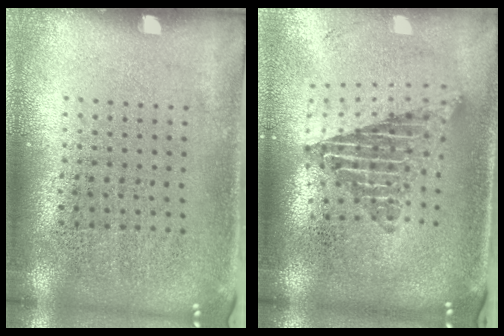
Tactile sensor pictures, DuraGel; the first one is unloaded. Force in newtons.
{"total": 2.0, "press": 1.5, "slide": 1.4}